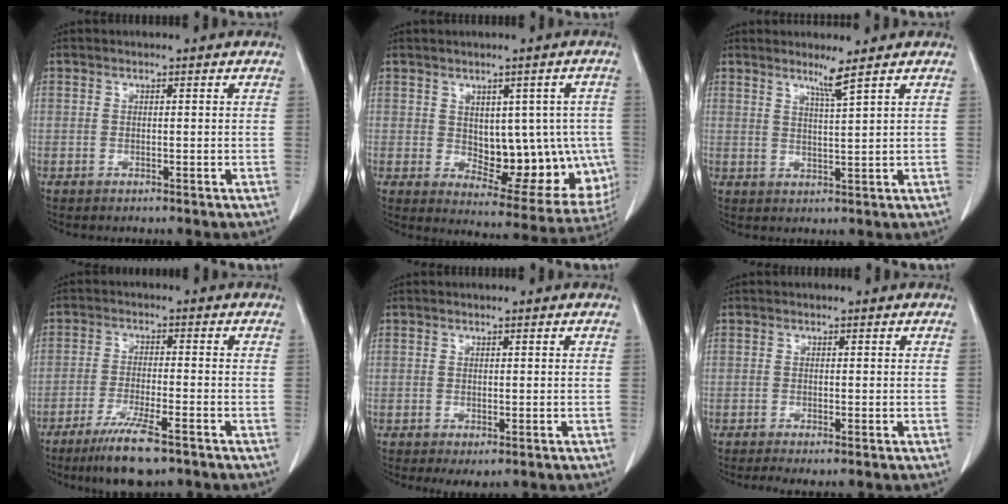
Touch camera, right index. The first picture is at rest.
{"total": 14.3, "force": [-0.8, 7.7, 12.0], "torque": [-0.135, 0.008, 0.012]}
{"total": 3.0, "force": [2.2, -1.2, 1.7], "torque": [-0.032, -0.013, 0.043]}
{"total": 8.3, "force": [-5.8, 0.9, 5.9], "torque": [-0.104, -0.019, -0.094]}
{"total": 1.3, "force": [-0.4, 0.8, 0.9], "torque": [-0.012, -0.002, 0.001]}
{"total": 1.9, "force": [-1.3, 0.1, 1.4], "torque": [-0.023, -0.007, -0.021]}